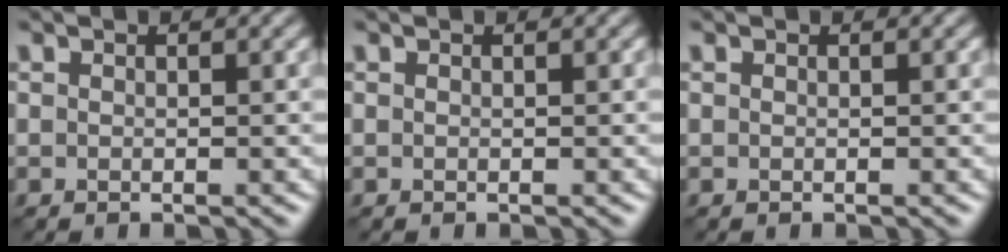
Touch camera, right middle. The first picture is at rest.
{"total": 0.0}
{"total": 0.0}